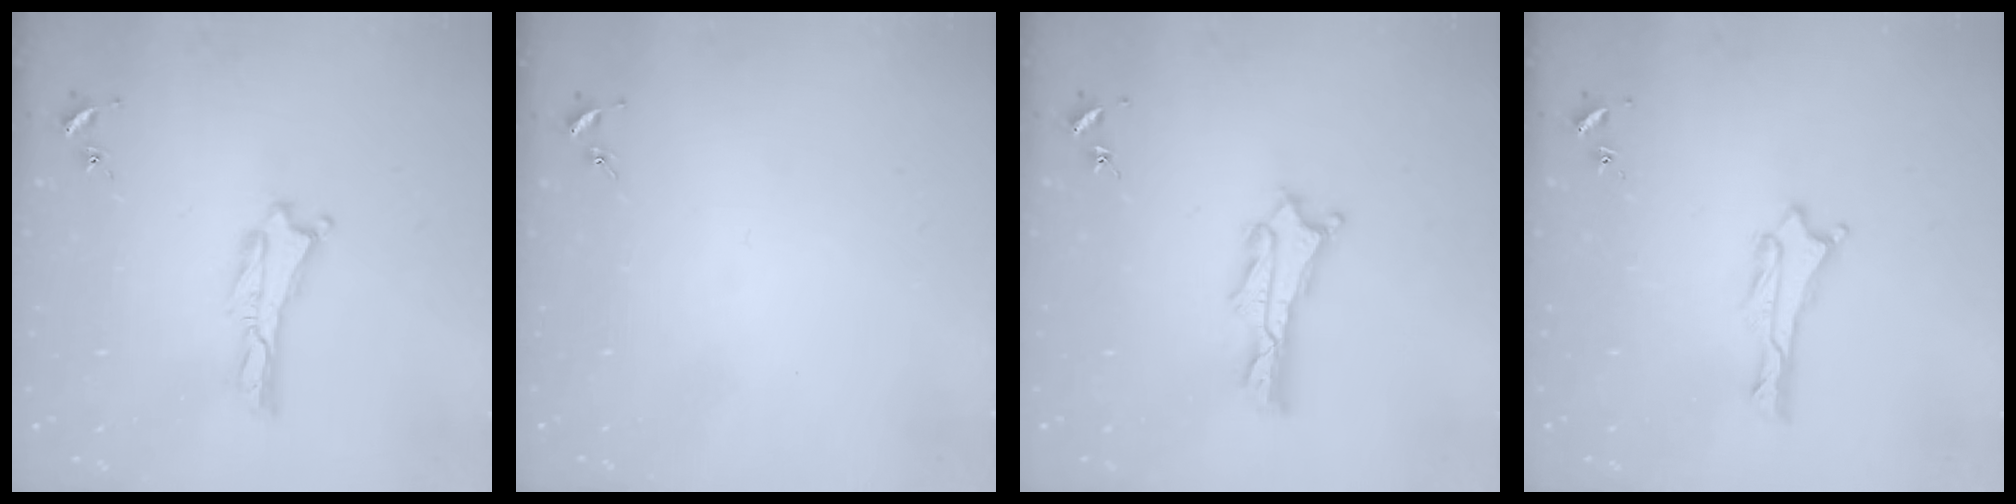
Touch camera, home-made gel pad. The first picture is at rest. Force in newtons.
{"total": 0.0}
{"total": 2.6, "press": 2.6, "slide": 0.2}
{"total": 0.8, "press": 0.8, "slide": 0.2}